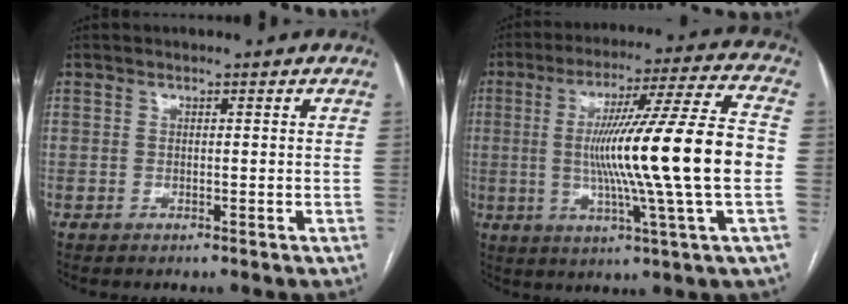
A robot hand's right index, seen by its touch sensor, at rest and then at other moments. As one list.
[{"total": 19.9, "force": [-1.2, -1.5, 19.8], "torque": [-0.328, 0.001, -0.030]}]